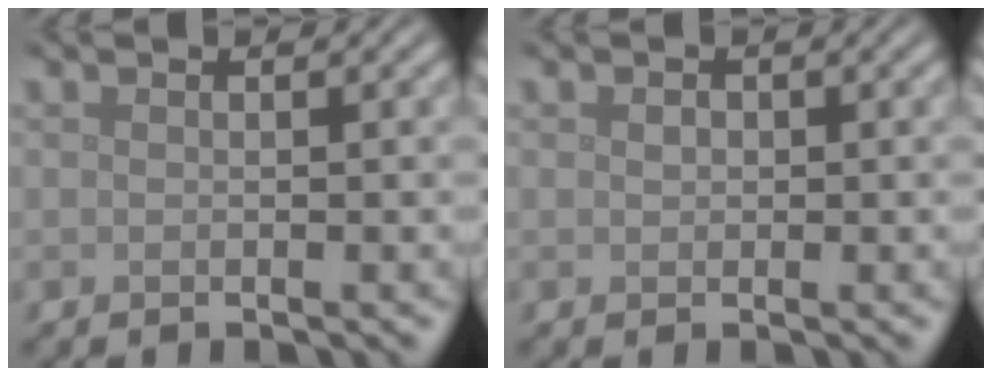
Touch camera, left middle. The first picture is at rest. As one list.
[{"total": 0.6, "force": [0.1, 0.5, 0.3], "torque": [-0.005, -0.001, 0.000]}]